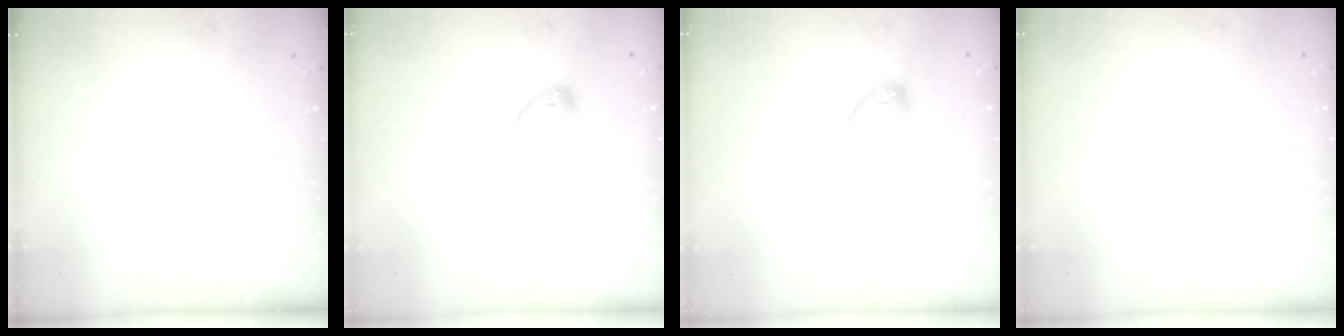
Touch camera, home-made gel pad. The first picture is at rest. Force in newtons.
{"total": 8.0, "press": 7.9, "slide": 0.8}
{"total": 9.7, "press": 9.6, "slide": 1.4}
{"total": 5.8, "press": 5.8, "slide": 0.8}